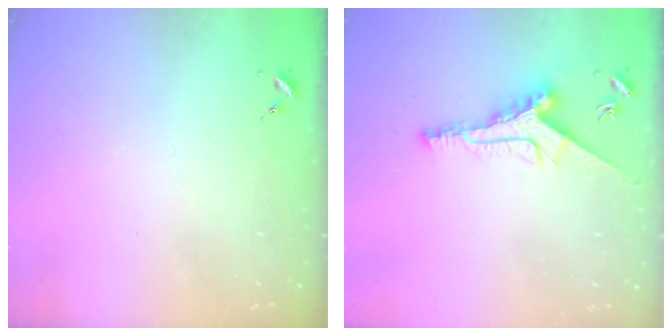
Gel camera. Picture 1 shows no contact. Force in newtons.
{"total": 10.5, "press": 10.5, "slide": 0.3}